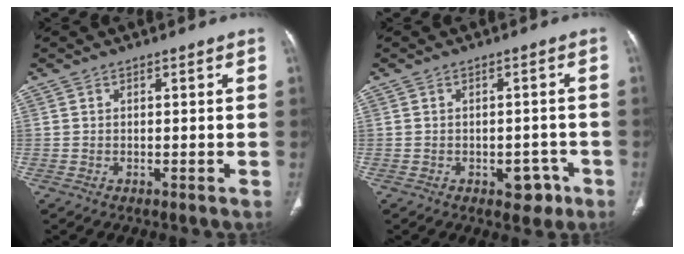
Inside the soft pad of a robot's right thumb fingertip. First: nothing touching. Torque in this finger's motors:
{"motor_torque": [2.63, 2.38, 0.37, -0.59, -0.03]}